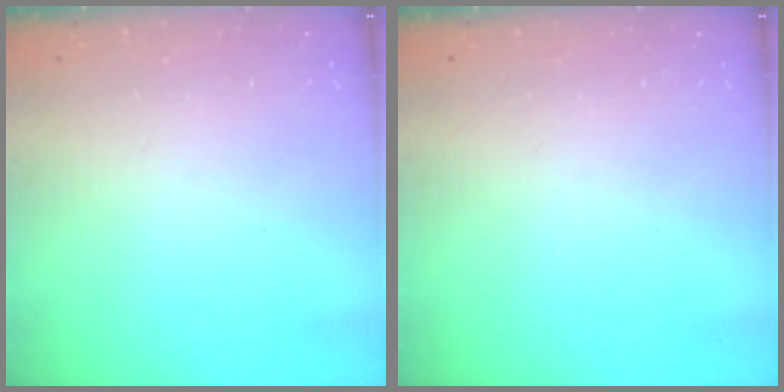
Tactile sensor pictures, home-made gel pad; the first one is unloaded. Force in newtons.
{"total": 0.0}